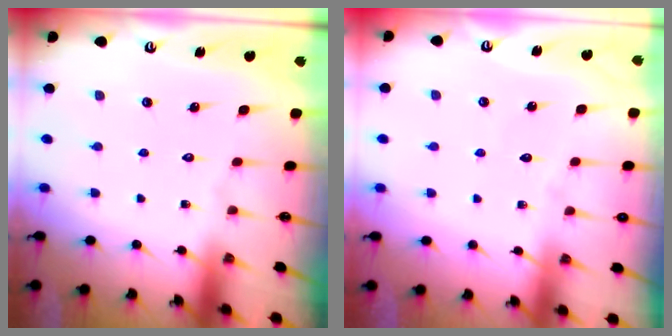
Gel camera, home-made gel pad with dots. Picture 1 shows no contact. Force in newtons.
{"total": 3.0, "press": 3.0, "slide": 0.3}